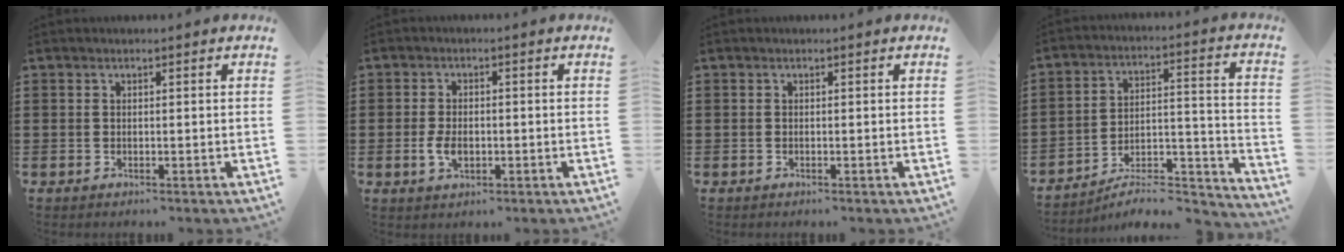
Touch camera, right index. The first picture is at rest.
{"total": 3.5, "force": [-0.8, 2.1, 2.8], "torque": [-0.065, -0.004, -0.016]}
{"total": 0.0}
{"total": 6.5, "force": [-5.9, 1.7, 2.1], "torque": [-0.028, 0.006, -0.114]}